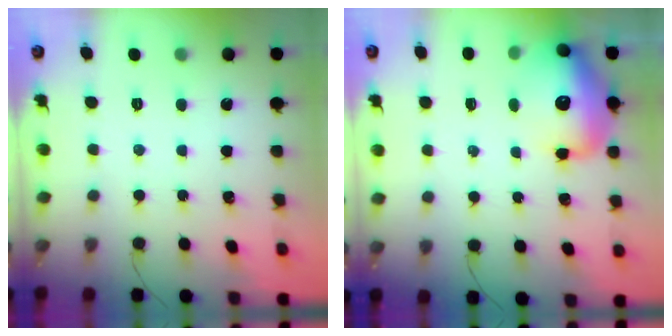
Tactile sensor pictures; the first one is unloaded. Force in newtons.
{"total": 16.8, "press": 16.5, "slide": 3.2}